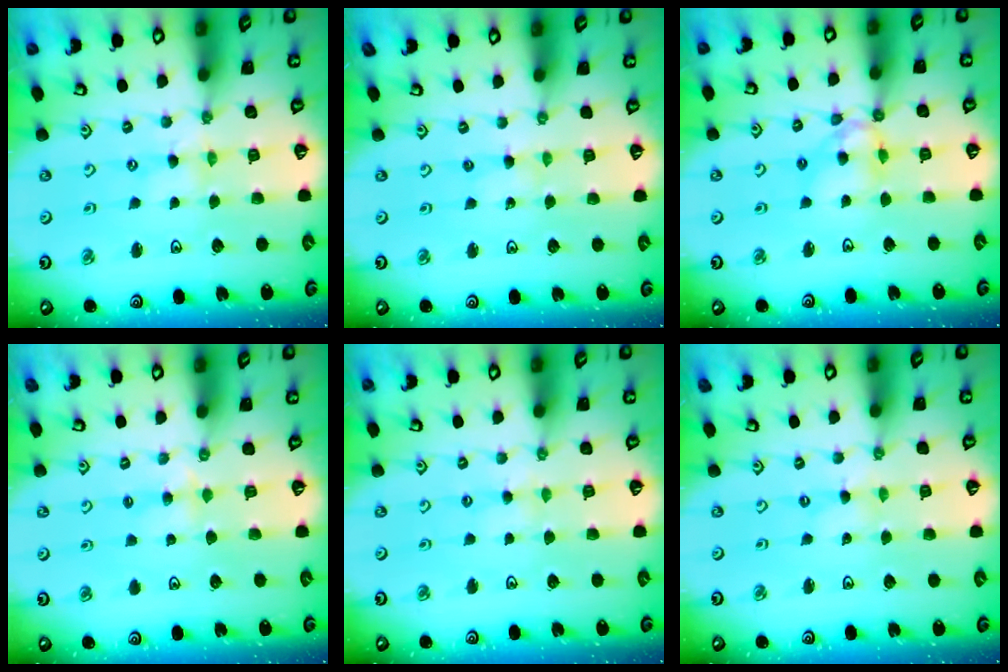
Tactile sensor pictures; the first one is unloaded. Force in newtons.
{"total": 1.3, "press": 1.3, "slide": 0.2}
{"total": 8.6, "press": 8.5, "slide": 1.0}
{"total": 3.1, "press": 3.1, "slide": 0.6}
{"total": 2.8, "press": 2.8, "slide": 0.3}
{"total": 0.0}